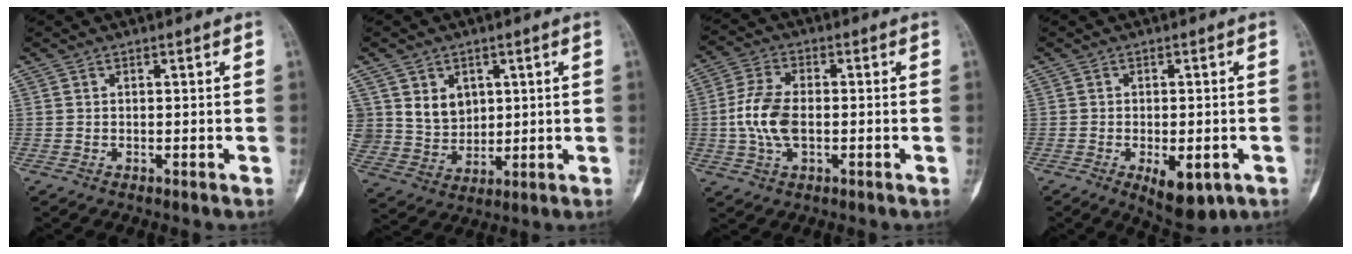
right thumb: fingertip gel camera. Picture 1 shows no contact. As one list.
[{"total": 8.1, "force": [2.8, 6.9, 3.2], "torque": [-0.025, -0.020, 0.065]}, {"total": 9.0, "force": [-0.9, 5.1, 7.4], "torque": [-0.156, 0.012, -0.021]}, {"total": 7.8, "force": [-2.9, 3.7, 6.2], "torque": [-0.079, 0.000, -0.028]}]